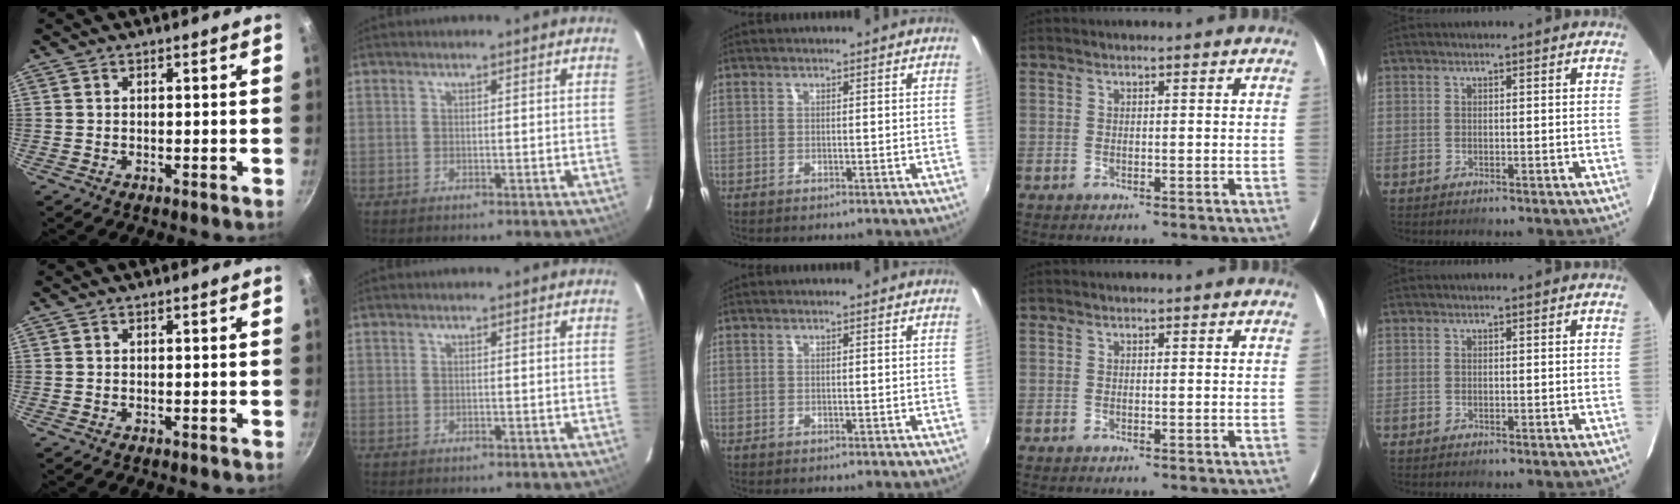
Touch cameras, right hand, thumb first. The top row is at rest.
{}